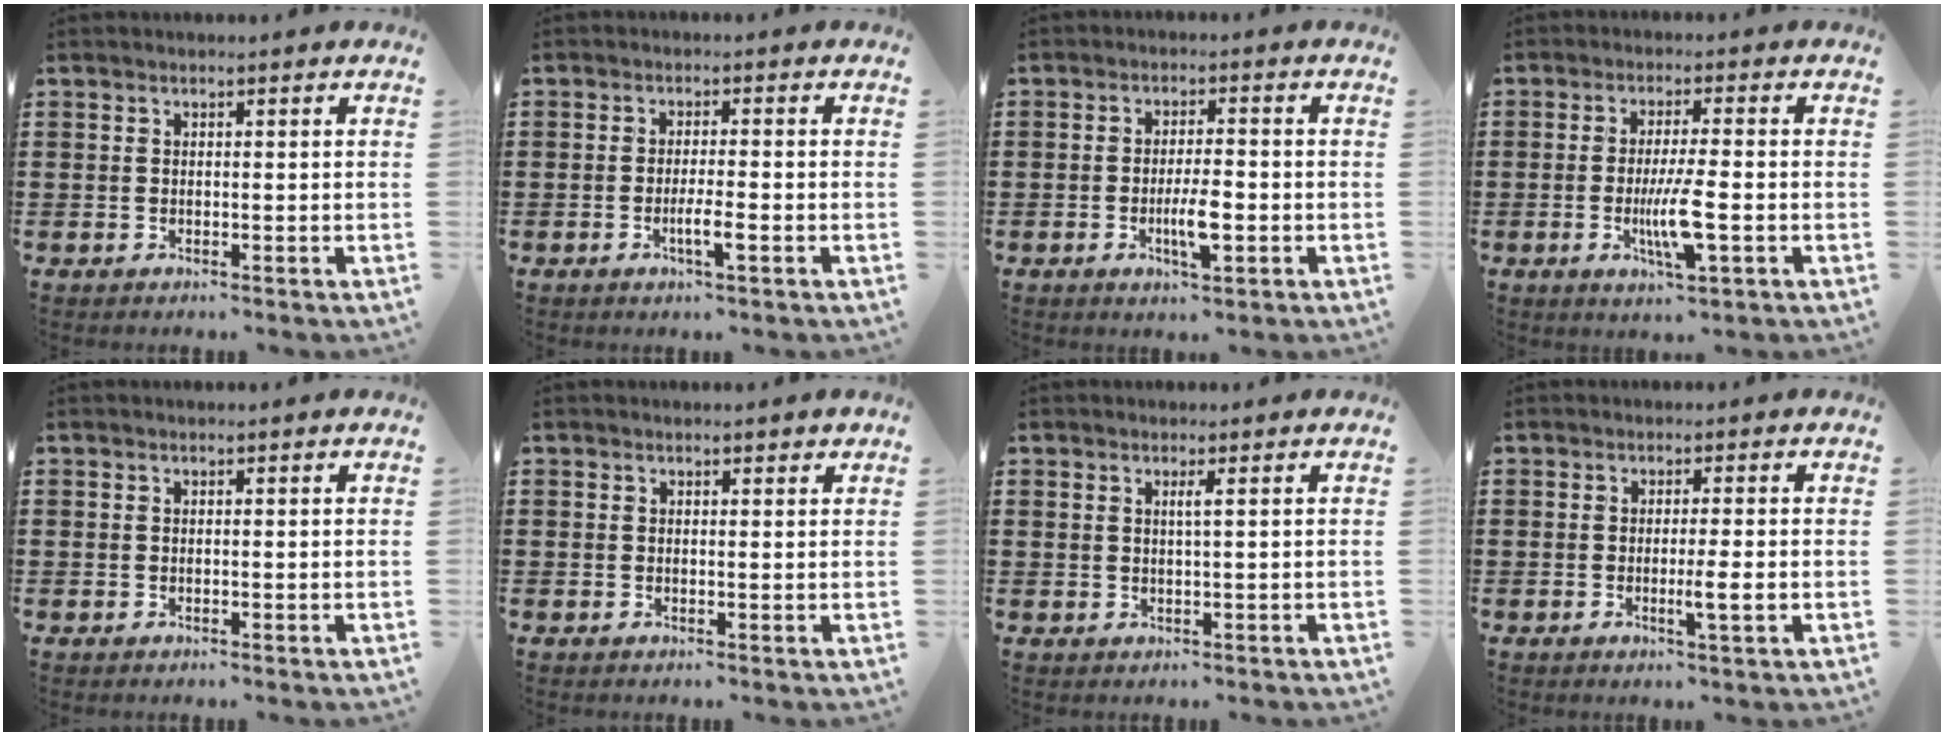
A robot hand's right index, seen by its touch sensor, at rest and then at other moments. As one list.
[{"total": 3.3, "force": [-1.5, 0.3, 2.9], "torque": [-0.051, -0.002, -0.027]}, {"total": 5.1, "force": [-1.6, 1.4, 4.6], "torque": [-0.091, -0.003, -0.031]}, {"total": 6.9, "force": [-1.9, 0.9, 6.5], "torque": [-0.129, -0.017, -0.036]}, {"total": 0.0}, {"total": 0.7, "force": [0.5, 0.5, 0.2], "torque": [0.002, 0.000, 0.007]}, {"total": 1.1, "force": [0.5, -0.2, 1.0], "torque": [-0.020, -0.003, 0.008]}, {"total": 3.2, "force": [-0.8, -0.2, 3.1], "torque": [-0.051, -0.009, -0.015]}]